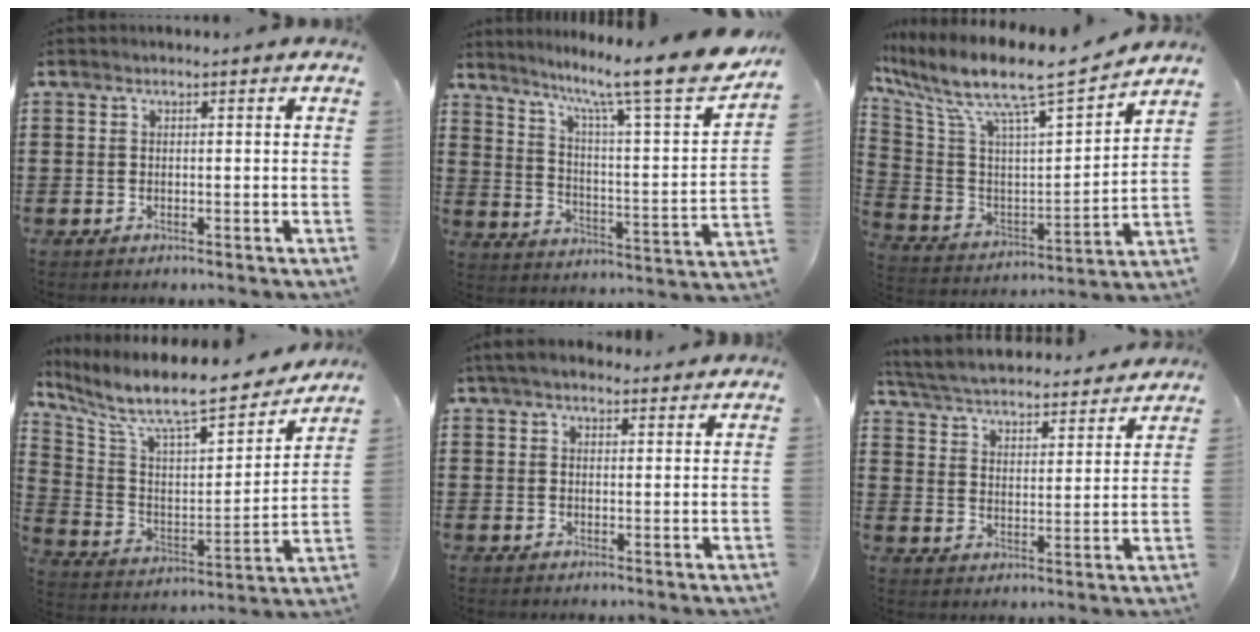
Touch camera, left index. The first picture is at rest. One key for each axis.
{"total": 11.6, "fx": 9.4, "fy": 0.4, "fz": 6.7, "tx": -0.131, "ty": -0.075, "tz": 0.143}
{"total": 9.6, "fx": 7.7, "fy": 1.2, "fz": 5.5, "tx": -0.133, "ty": -0.066, "tz": 0.120}
{"total": 10.2, "fx": 8.5, "fy": 2.1, "fz": 5.2, "tx": -0.125, "ty": -0.067, "tz": 0.139}
{"total": 3.0, "fx": 2.3, "fy": 1.5, "fz": 1.1, "tx": -0.030, "ty": 0.004, "tz": 0.043}
{"total": 4.8, "fx": 4.8, "fy": 0.2, "fz": 0.4, "tx": -0.033, "ty": -0.033, "tz": 0.080}